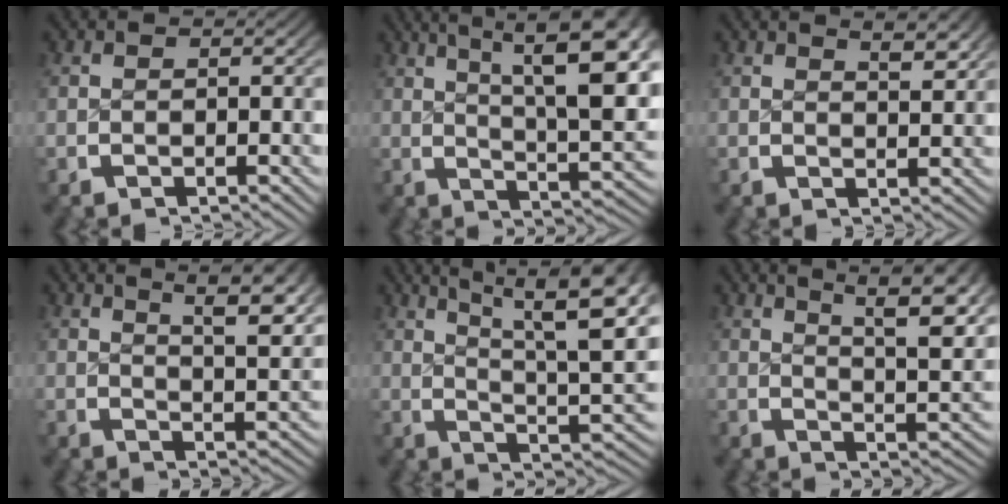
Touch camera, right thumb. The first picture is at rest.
{"total": 11.5, "force": [3.2, 5.3, 9.7], "torque": [-0.118, -0.008, 0.048]}
{"total": 2.8, "force": [1.9, 0.6, 1.9], "torque": [-0.021, -0.002, 0.032]}
{"total": 7.1, "force": [3.8, 2.3, 5.6], "torque": [-0.065, 0.007, 0.055]}
{"total": 10.9, "force": [3.3, 5.4, 8.9], "torque": [-0.110, -0.011, 0.049]}
{"total": 8.9, "force": [4.4, 3.5, 6.9], "torque": [-0.078, 0.002, 0.064]}